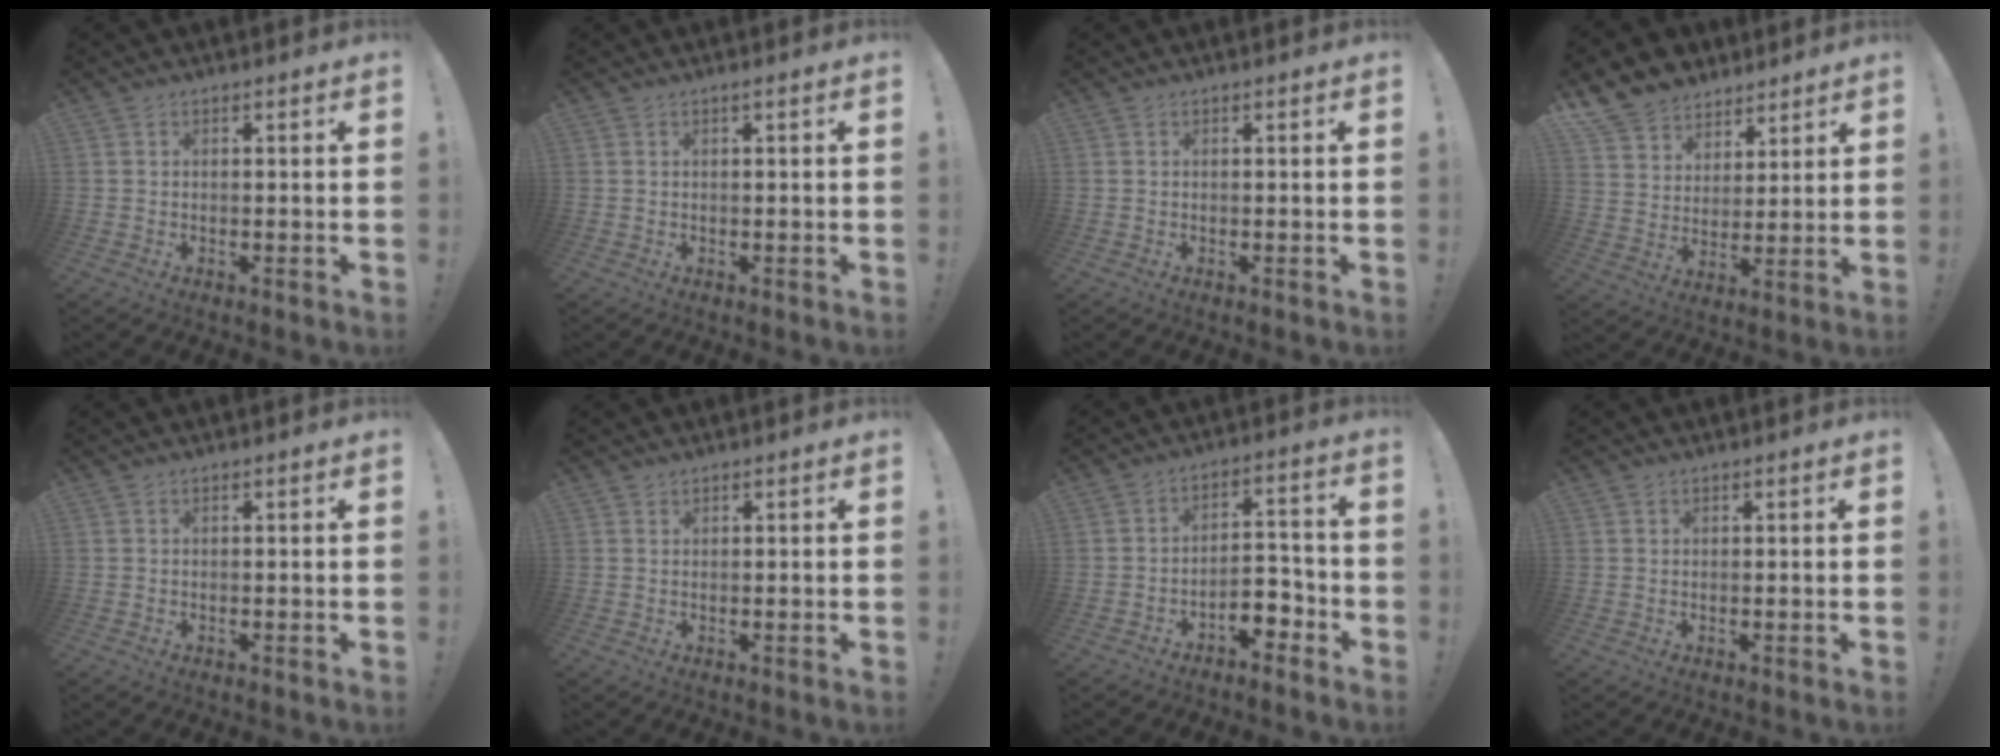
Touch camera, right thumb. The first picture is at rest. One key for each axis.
{"total": 0.8, "fx": 0.1, "fy": -0.2, "fz": 0.7, "tx": -0.014, "ty": 0.000, "tz": 0.001}
{"total": 0.0}
{"total": 10.6, "fx": 7.8, "fy": 7.0, "fz": 1.3, "tx": -0.029, "ty": -0.061, "tz": 0.156}
{"total": 0.0}
{"total": 0.7, "fx": 0.7, "fy": 0.3, "fz": 0.0, "tx": 0.007, "ty": -0.005, "tz": 0.012}
{"total": 7.0, "fx": -4.5, "fy": 3.7, "fz": 3.9, "tx": -0.060, "ty": 0.023, "tz": -0.079}
{"total": 0.6, "fx": 0.4, "fy": 0.5, "fz": 0.0, "tx": 0.007, "ty": -0.002, "tz": 0.007}